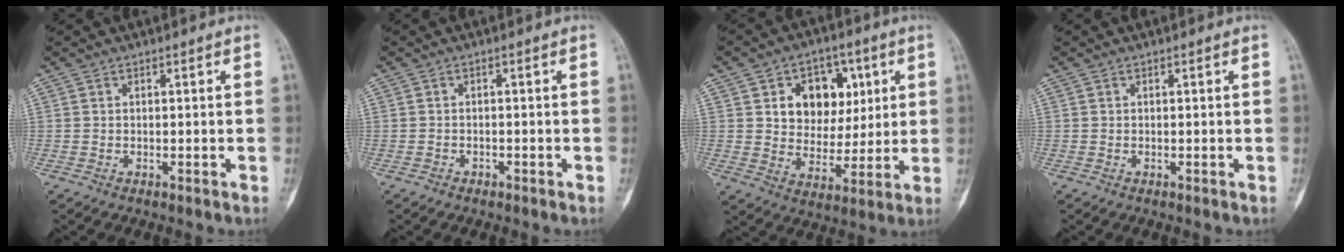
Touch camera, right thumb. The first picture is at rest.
{"total": 0.8, "force": [-0.6, 0.5, 0.0], "torque": [-0.002, 0.005, -0.012]}
{"total": 12.7, "force": [4.1, 9.7, 7.2], "torque": [-0.053, -0.012, 0.068]}
{"total": 0.0}